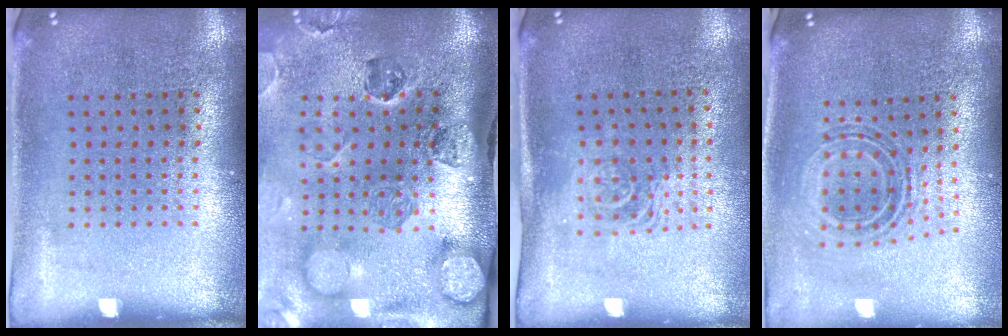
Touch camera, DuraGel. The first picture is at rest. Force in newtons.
{"total": 3.2, "press": 2.7, "slide": 1.6}
{"total": 1.7, "press": 1.3, "slide": 1.1}
{"total": 0.8, "press": 0.8, "slide": 0.3}